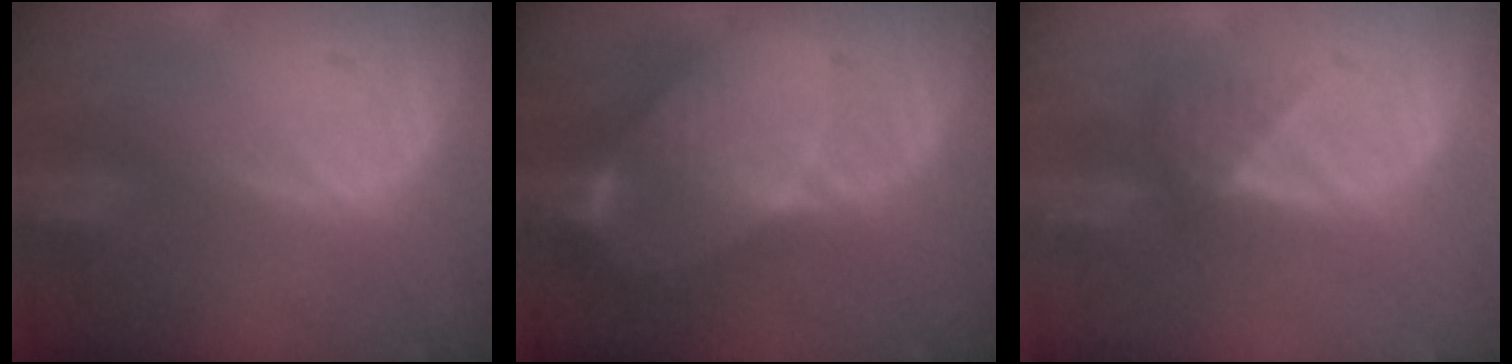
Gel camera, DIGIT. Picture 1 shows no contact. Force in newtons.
{"total": 8.2, "press": 7.3, "slide": 3.7}
{"total": 3.1, "press": 2.9, "slide": 1.3}